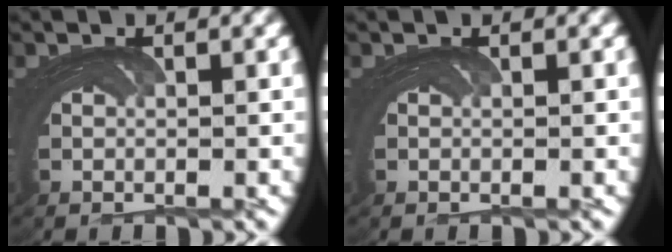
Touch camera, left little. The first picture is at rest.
{"total": 0.0}